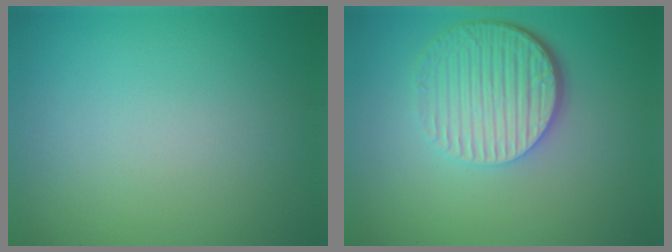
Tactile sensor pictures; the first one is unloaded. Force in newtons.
{"total": 5.9, "press": 4.2, "slide": 4.1}